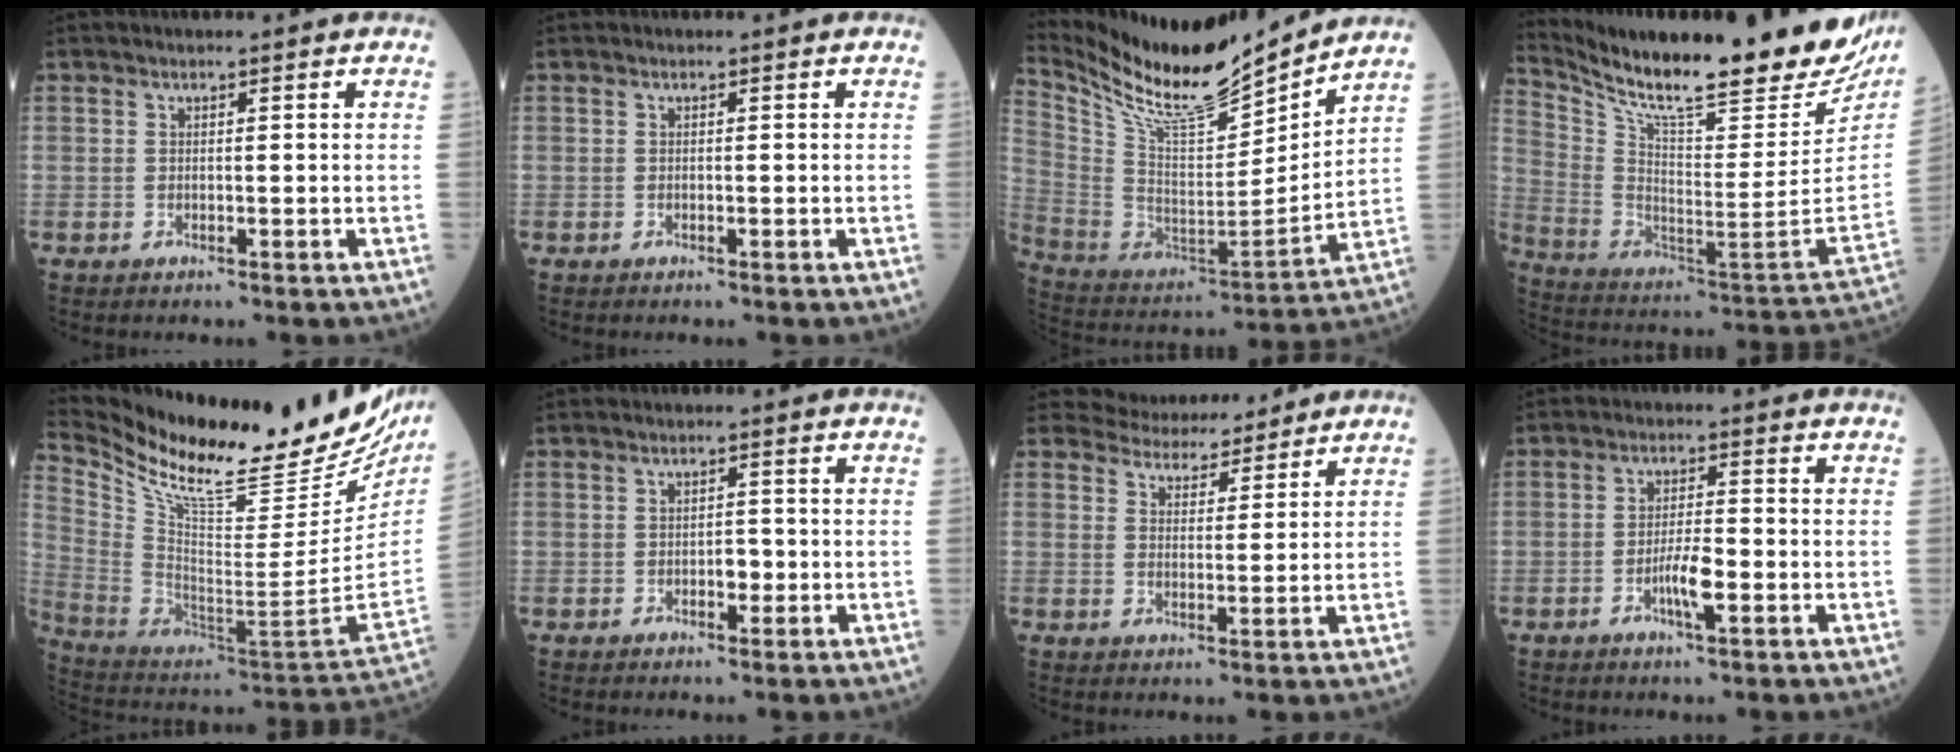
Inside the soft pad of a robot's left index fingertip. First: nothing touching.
{"total": 0.0}
{"total": 18.1, "force": [16.4, 1.5, 7.4], "torque": [-0.158, -0.026, 0.299]}
{"total": 30.9, "force": [24.9, 3.9, 18.0], "torque": [-0.311, -0.081, 0.360]}
{"total": 31.0, "force": [25.9, 5.5, 16.1], "torque": [-0.281, -0.078, 0.382]}
{"total": 1.8, "force": [-0.8, 0.9, 1.3], "torque": [-0.013, 0.001, -0.013]}
{"total": 6.5, "force": [6.2, 1.8, 0.4], "torque": [-0.003, 0.006, 0.087]}
{"total": 4.3, "force": [-1.9, 0.6, 3.8], "torque": [-0.071, -0.003, -0.036]}